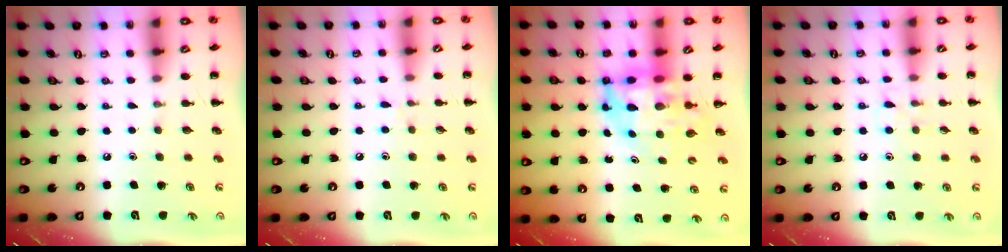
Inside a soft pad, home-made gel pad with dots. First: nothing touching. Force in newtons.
{"total": 5.2, "press": 4.8, "slide": 2.0}
{"total": 8.2, "press": 7.8, "slide": 2.4}
{"total": 5.2, "press": 4.9, "slide": 1.8}